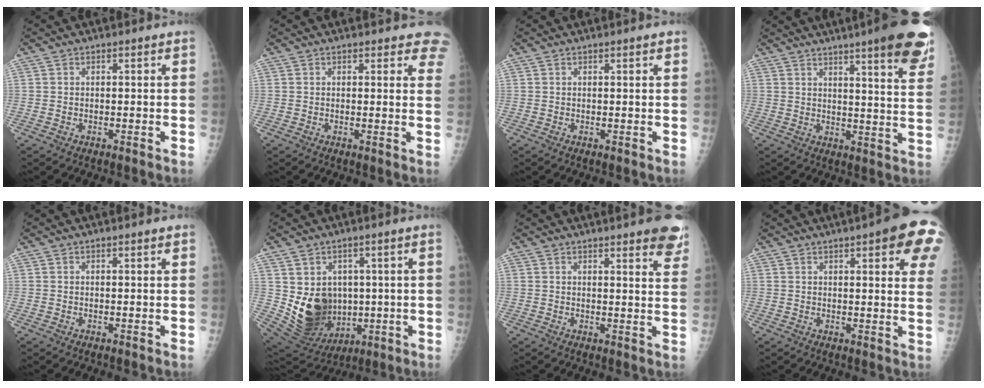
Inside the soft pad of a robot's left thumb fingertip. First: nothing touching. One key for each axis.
{"total": 4.8, "fx": 4.1, "fy": 2.0, "fz": 1.5, "tx": 0.021, "ty": -0.016, "tz": 0.025}
{"total": 0.7, "fx": 0.5, "fy": 0.0, "fz": 0.6, "tx": -0.007, "ty": 0.000, "tz": 0.005}
{"total": 16.7, "fx": 11.4, "fy": 1.9, "fz": 12.0, "tx": -0.130, "ty": -0.049, "tz": 0.131}
{"total": 0.6, "fx": 0.4, "fy": 0.0, "fz": 0.5, "tx": -0.005, "ty": 0.000, "tz": 0.004}
{"total": 14.0, "fx": 0.2, "fy": 11.5, "fz": 8.0, "tx": -0.096, "ty": -0.011, "tz": 0.042}
{"total": 8.7, "fx": 6.2, "fy": 1.7, "fz": 5.9, "tx": -0.047, "ty": -0.023, "tz": 0.061}
{"total": 14.0, "fx": 6.7, "fy": 3.4, "fz": 11.8, "tx": -0.121, "ty": -0.016, "tz": 0.070}